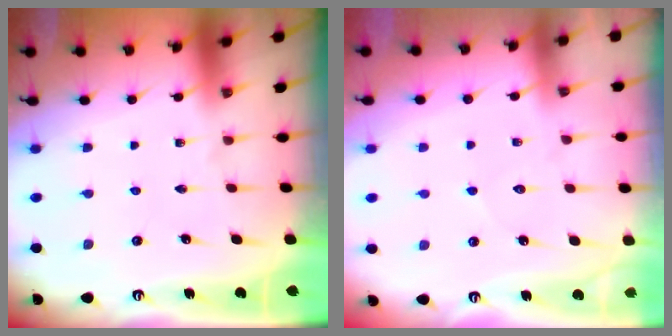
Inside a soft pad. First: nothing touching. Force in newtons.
{"total": 4.6, "press": 4.5, "slide": 0.5}